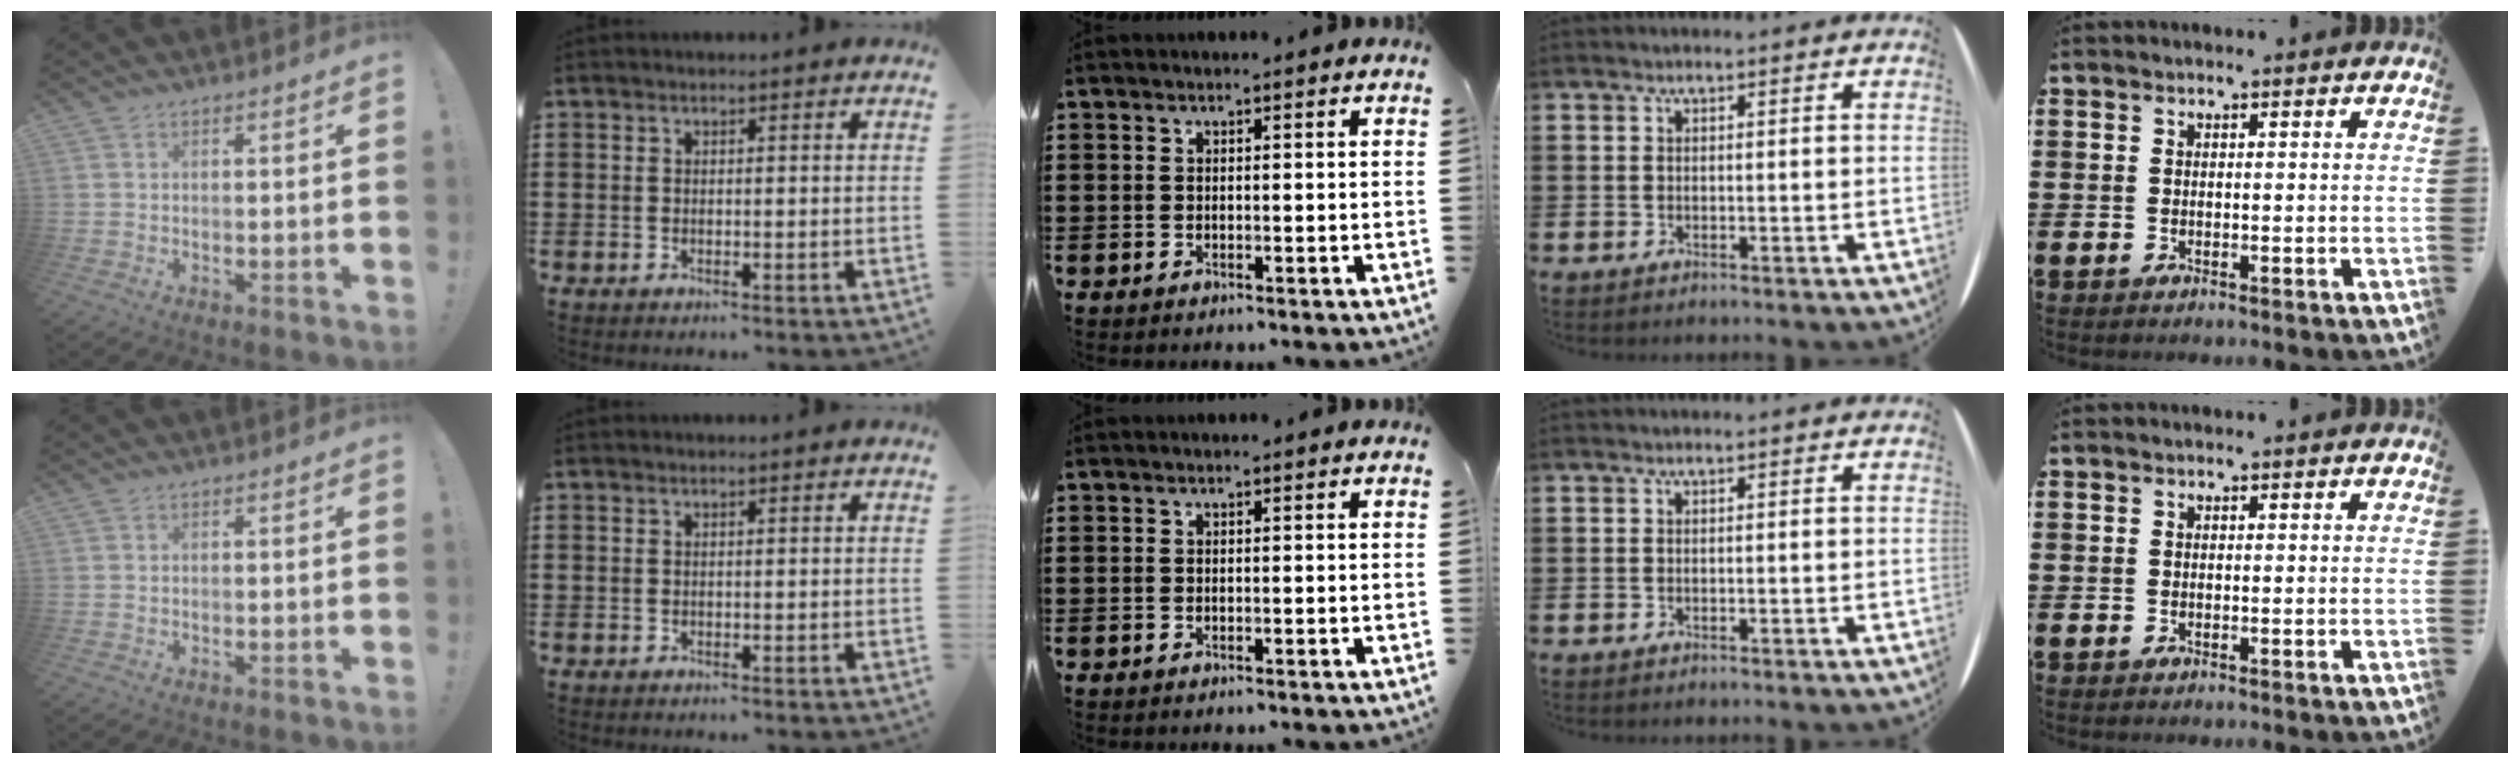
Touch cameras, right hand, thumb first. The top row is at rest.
{}